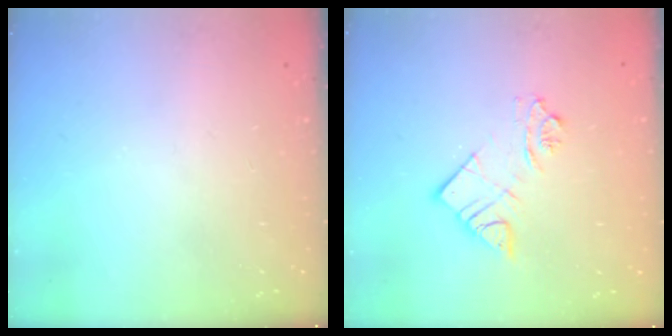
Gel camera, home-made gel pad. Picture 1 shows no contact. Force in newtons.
{"total": 9.8, "press": 9.7, "slide": 0.9}